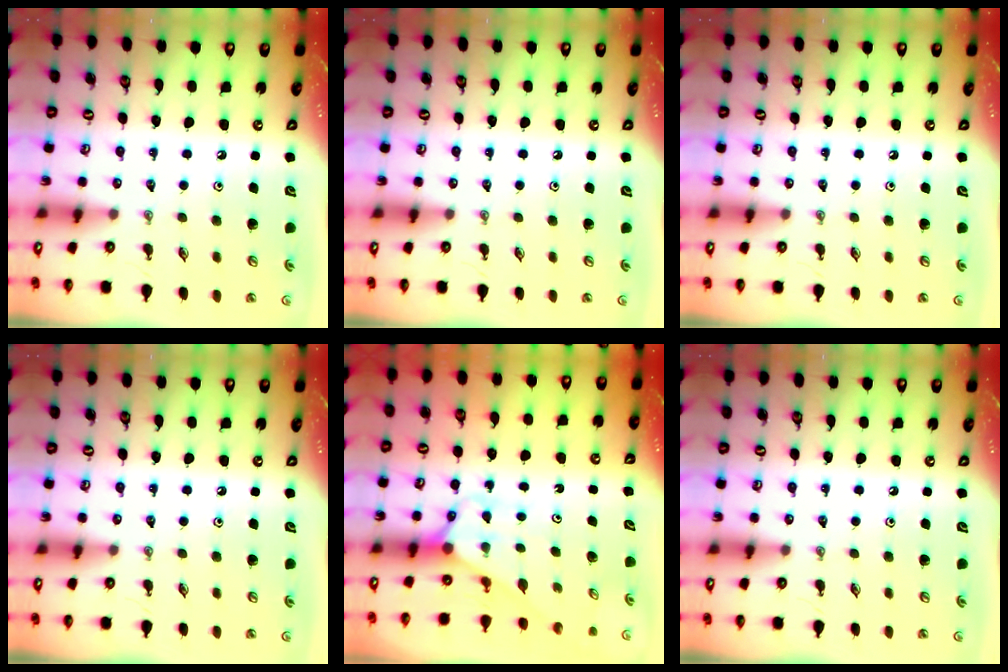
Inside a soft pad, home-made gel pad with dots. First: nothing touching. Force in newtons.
{"total": 0.0}
{"total": 0.0}
{"total": 0.0}
{"total": 2.6, "press": 2.6, "slide": 0.2}
{"total": 0.0}